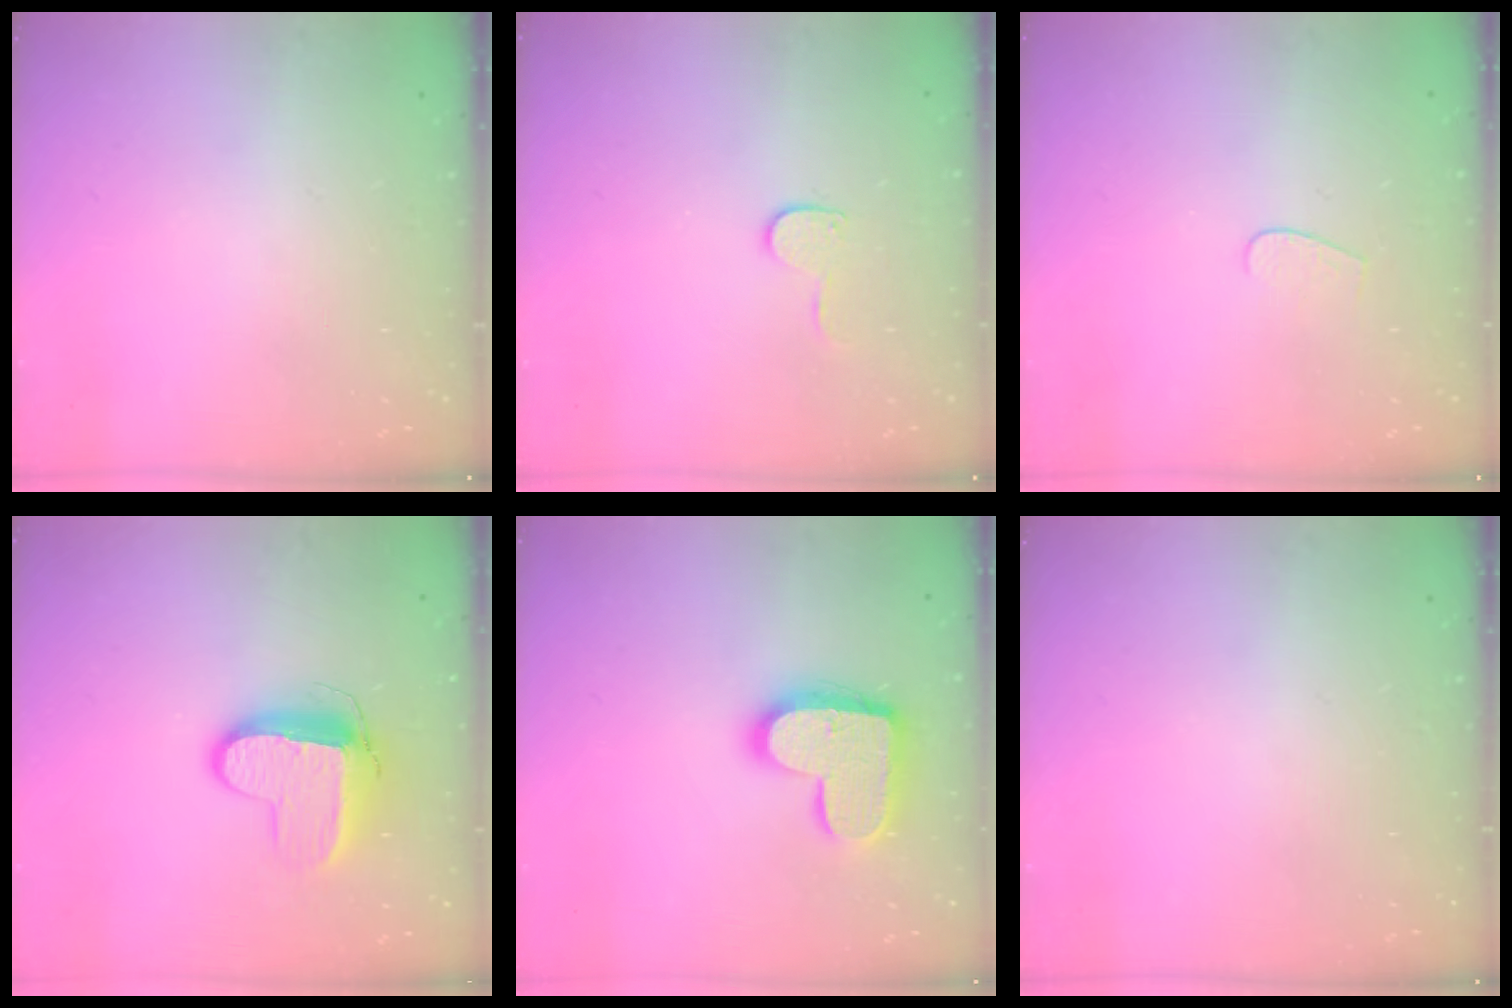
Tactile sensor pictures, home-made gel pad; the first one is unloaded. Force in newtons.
{"total": 6.4, "press": 6.4, "slide": 0.5}
{"total": 4.0, "press": 4.0, "slide": 0.4}
{"total": 10.4, "press": 10.3, "slide": 0.9}
{"total": 16.6, "press": 16.5, "slide": 0.9}
{"total": 0.0}